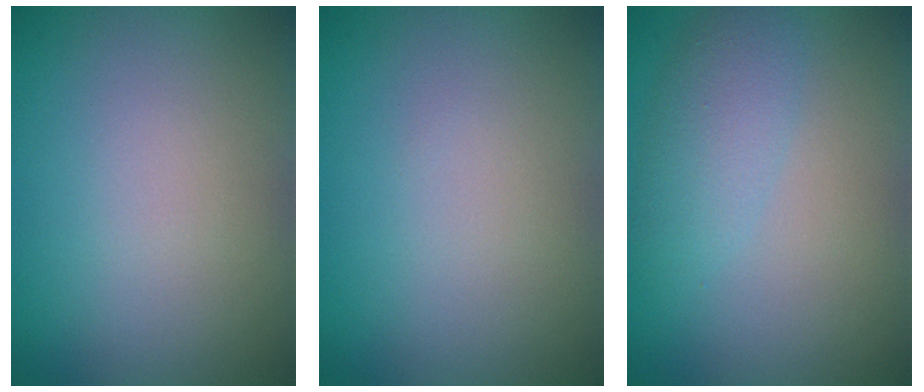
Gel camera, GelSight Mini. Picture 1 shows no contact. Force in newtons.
{"total": 0.0}
{"total": 2.8, "press": 2.8, "slide": 0.1}